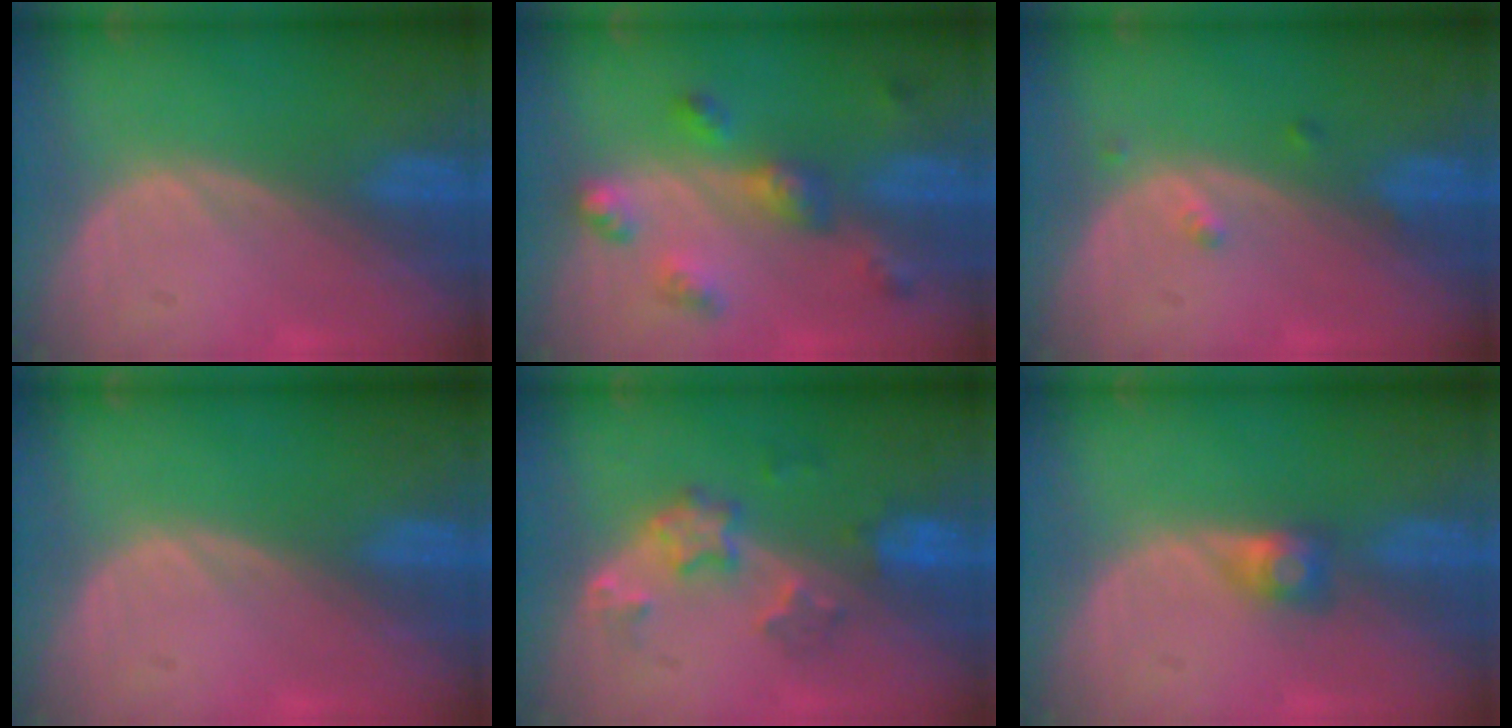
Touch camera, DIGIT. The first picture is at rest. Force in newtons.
{"total": 6.5, "press": 5.8, "slide": 3.0}
{"total": 1.6, "press": 1.3, "slide": 0.8}
{"total": 0.0}
{"total": 5.9, "press": 5.4, "slide": 2.4}
{"total": 2.6, "press": 2.4, "slide": 1.0}